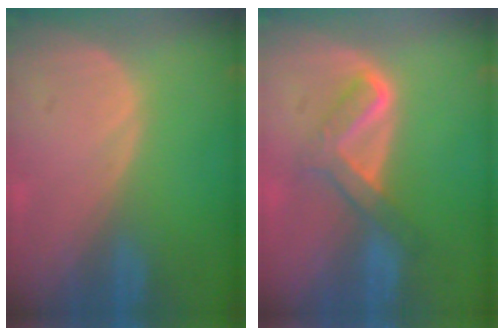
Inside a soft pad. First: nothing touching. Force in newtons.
{"total": 5.1, "press": 5.1, "slide": 0.6}